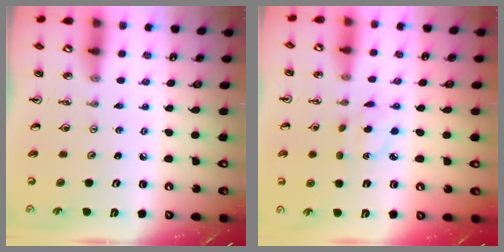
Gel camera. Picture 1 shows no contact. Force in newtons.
{"total": 3.6, "press": 3.5, "slide": 0.7}